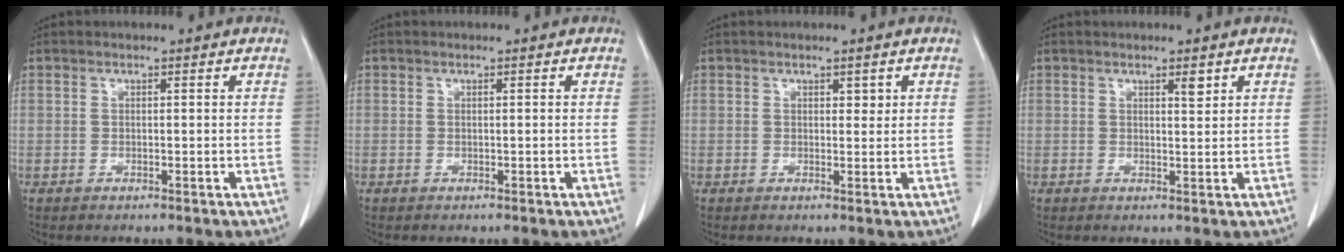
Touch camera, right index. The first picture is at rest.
{"total": 0.0}
{"total": 1.1, "force": [0.6, 0.7, 0.7], "torque": [-0.004, -0.003, 0.007]}
{"total": 1.5, "force": [0.9, 0.3, 1.1], "torque": [-0.018, -0.006, 0.014]}